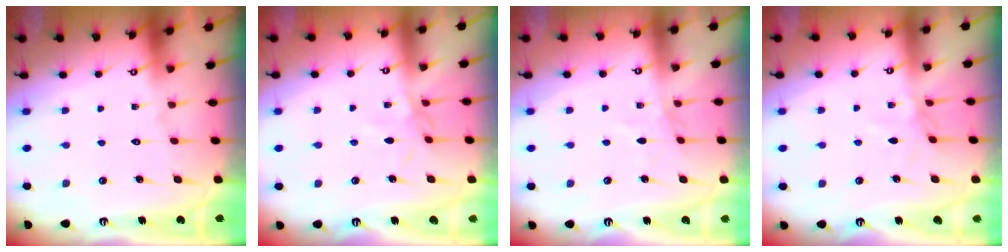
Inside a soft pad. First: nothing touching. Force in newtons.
{"total": 4.0, "press": 4.0, "slide": 0.5}
{"total": 2.9, "press": 2.8, "slide": 0.4}
{"total": 2.5, "press": 2.4, "slide": 0.5}